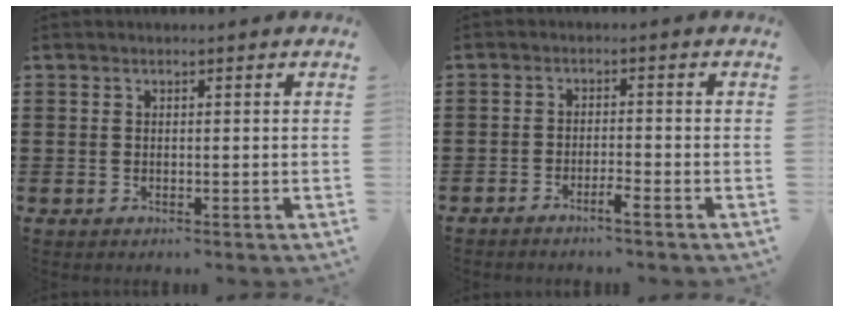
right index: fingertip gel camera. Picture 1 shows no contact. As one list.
[{"total": 1.9, "force": [-1.8, 0.0, 0.8], "torque": [-0.016, 0.001, -0.033]}]